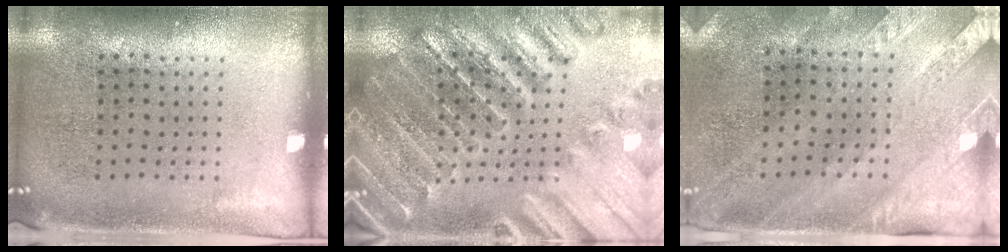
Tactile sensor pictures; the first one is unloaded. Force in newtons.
{"total": 2.8, "press": 2.8, "slide": 0.4}
{"total": 2.5, "press": 2.1, "slide": 1.3}